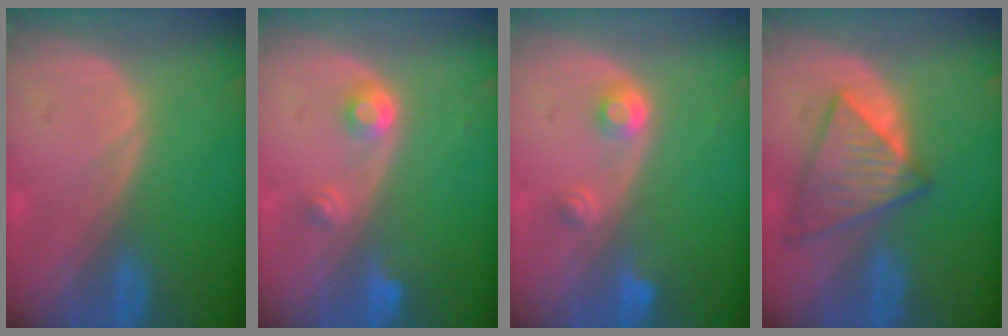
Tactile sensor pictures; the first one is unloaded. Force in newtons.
{"total": 2.9, "press": 2.7, "slide": 1.0}
{"total": 2.9, "press": 2.7, "slide": 1.0}
{"total": 7.2, "press": 7.0, "slide": 1.7}